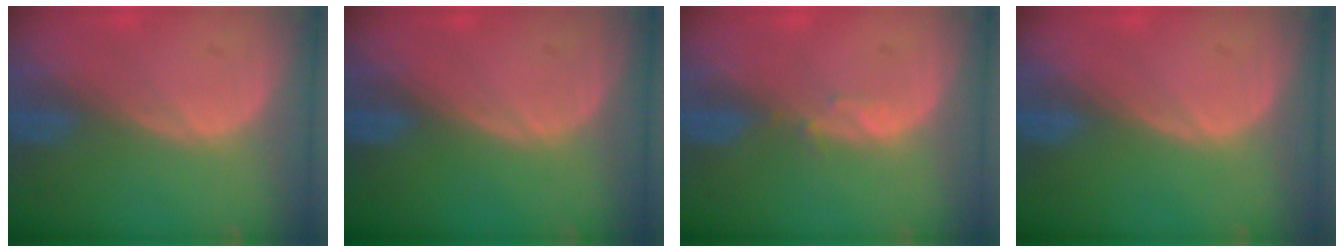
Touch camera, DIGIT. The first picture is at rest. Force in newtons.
{"total": 0.0}
{"total": 1.1, "press": 1.1, "slide": 0.2}
{"total": 0.0}